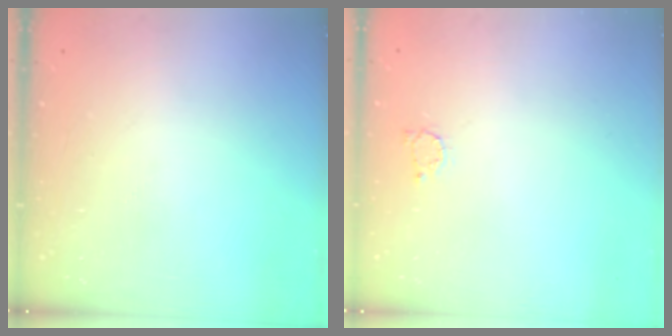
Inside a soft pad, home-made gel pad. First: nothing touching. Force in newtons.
{"total": 2.5, "press": 2.5, "slide": 0.4}